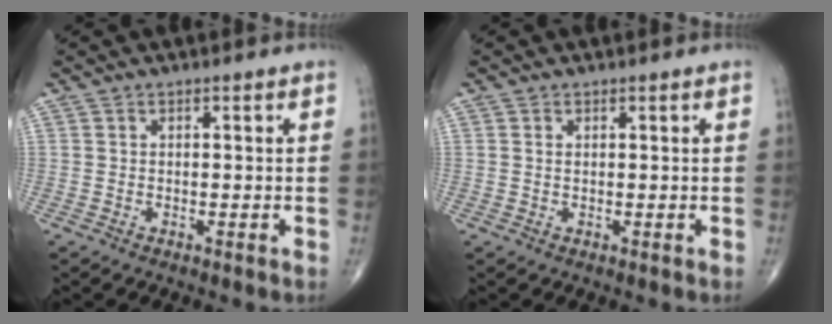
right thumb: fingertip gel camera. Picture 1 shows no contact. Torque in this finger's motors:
{"motor_torque": [-0.08, 0.03, 0.02, 0.11, 0.03]}